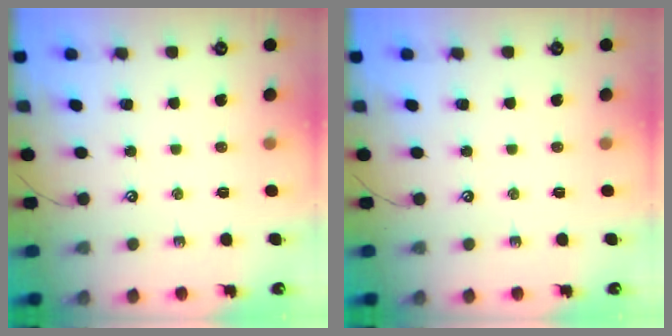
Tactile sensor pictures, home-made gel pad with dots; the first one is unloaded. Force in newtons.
{"total": 0.0}